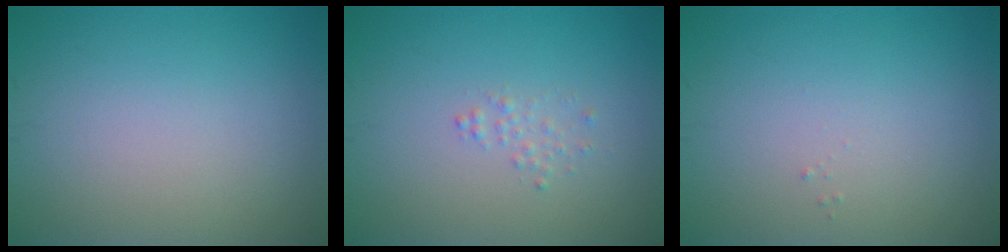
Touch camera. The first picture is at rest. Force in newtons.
{"total": 0.9, "press": 0.9, "slide": 0.0}
{"total": 0.0}